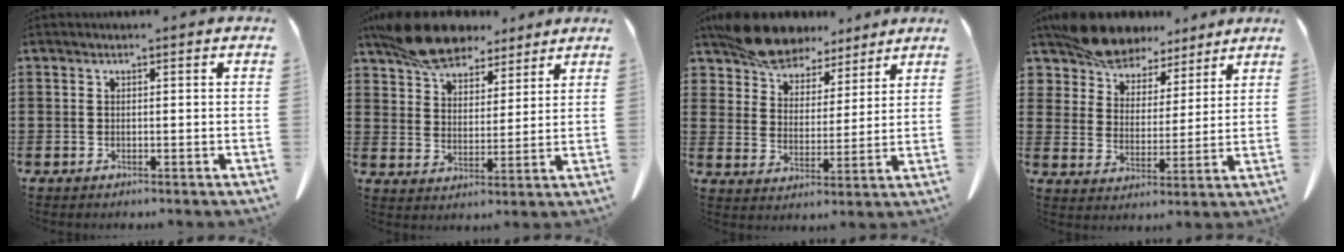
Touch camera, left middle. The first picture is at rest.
{"total": 10.9, "force": [9.3, 4.1, 4.0], "torque": [-0.096, -0.024, 0.178]}
{"total": 9.4, "force": [8.4, 3.5, 2.3], "torque": [-0.075, -0.030, 0.162]}
{"total": 9.2, "force": [8.4, 3.4, 1.5], "torque": [-0.073, -0.037, 0.162]}